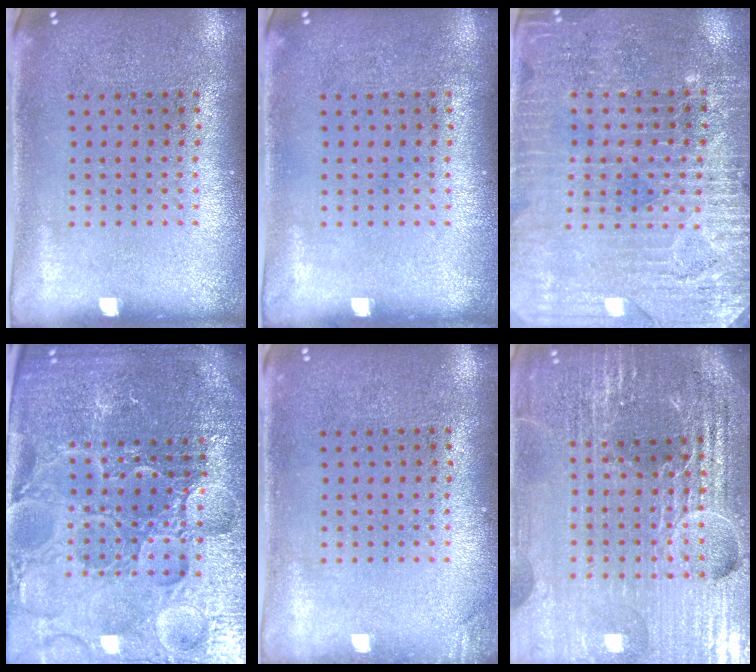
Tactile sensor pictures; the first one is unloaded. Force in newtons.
{"total": 0.0}
{"total": 3.2, "press": 3.1, "slide": 0.8}
{"total": 5.8, "press": 5.3, "slide": 2.3}
{"total": 0.9, "press": 0.9, "slide": 0.2}
{"total": 6.4, "press": 5.7, "slide": 3.1}